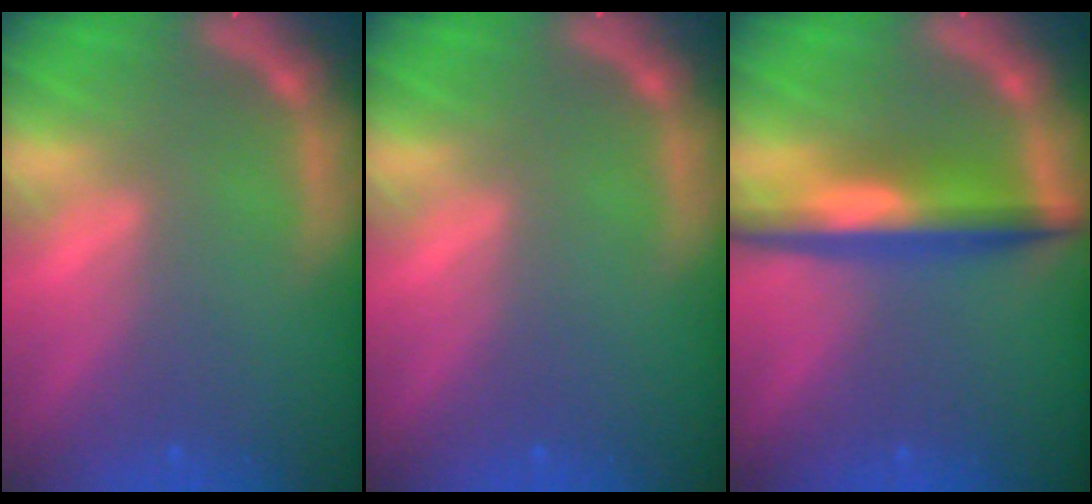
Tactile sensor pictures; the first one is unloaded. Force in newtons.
{"total": 0.0}
{"total": 6.0}